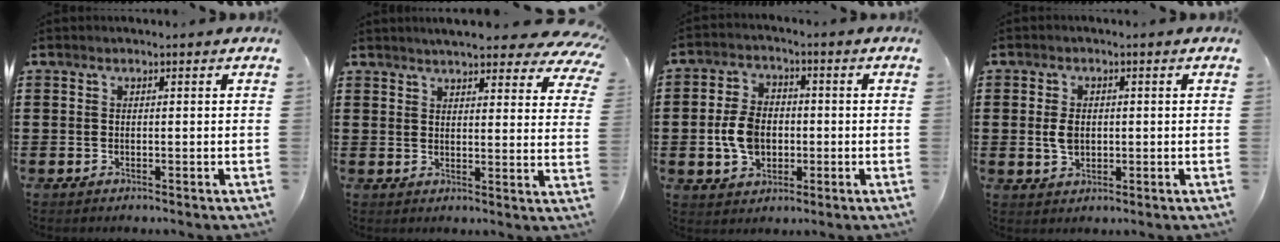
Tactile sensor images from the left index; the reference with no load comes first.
{"total": 5.8, "force": [5.1, 0.6, 2.7], "torque": [-0.052, -0.020, 0.089]}
{"total": 6.7, "force": [-1.0, 4.8, 4.6], "torque": [-0.115, 0.005, -0.023]}
{"total": 3.1, "force": [0.1, 2.1, 2.3], "torque": [-0.054, 0.003, 0.000]}